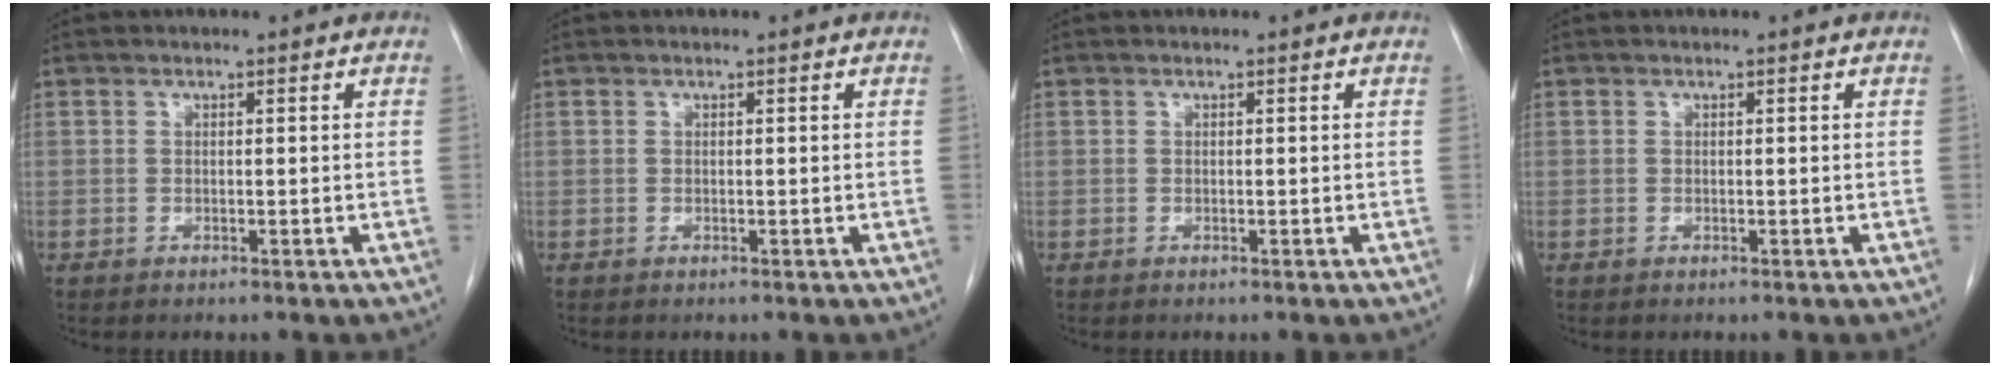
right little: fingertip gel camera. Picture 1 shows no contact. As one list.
[{"total": 0.0}, {"total": 0.0}, {"total": 0.0}]